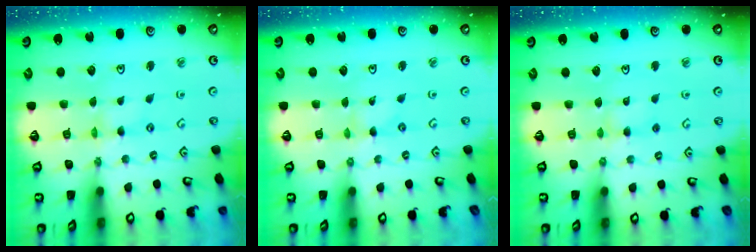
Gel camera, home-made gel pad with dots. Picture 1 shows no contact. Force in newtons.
{"total": 0.0}
{"total": 3.5, "press": 3.5, "slide": 0.5}